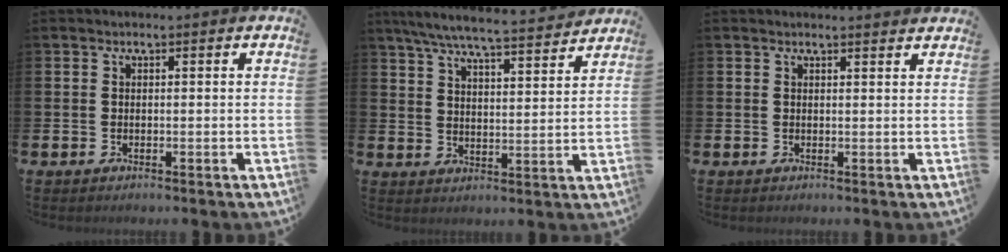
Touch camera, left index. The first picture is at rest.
{"total": 7.2, "force": [6.7, 0.5, 2.6], "torque": [-0.069, -0.047, 0.115]}
{"total": 0.9, "force": [0.9, -0.1, 0.1], "torque": [0.007, -0.005, 0.015]}